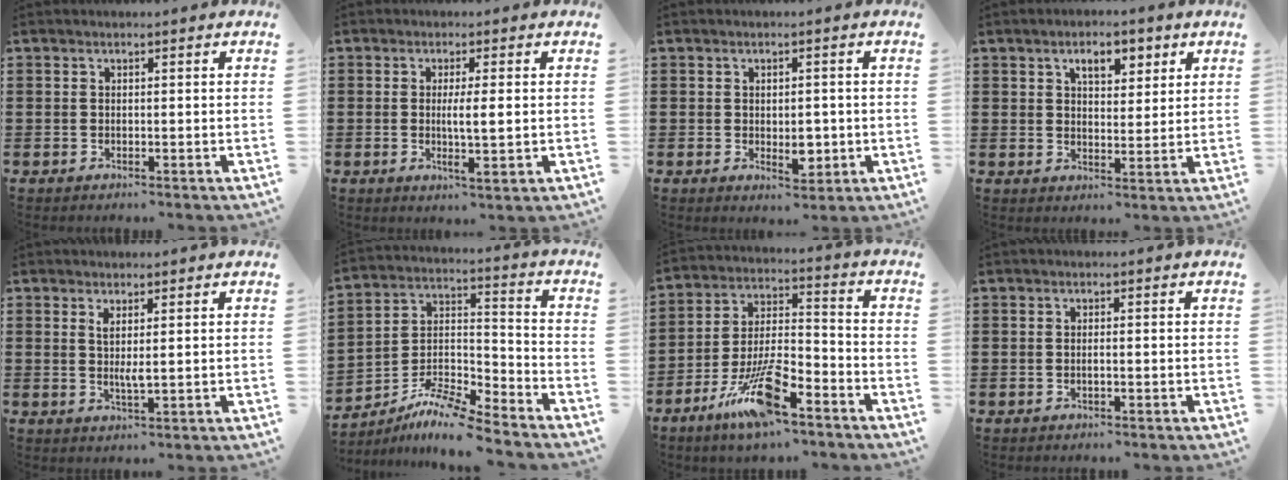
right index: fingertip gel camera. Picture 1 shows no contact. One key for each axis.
{"total": 3.7, "fx": 0.1, "fy": 0.2, "fz": 3.7, "tx": -0.068, "ty": -0.005, "tz": -0.001}
{"total": 3.9, "fx": -0.5, "fy": 2.3, "fz": 3.1, "tx": -0.040, "ty": -0.001, "tz": -0.012}
{"total": 4.6, "fx": 2.7, "fy": 2.3, "fz": 3.0, "tx": -0.046, "ty": 0.001, "tz": 0.040}
{"total": 2.6, "fx": 0.8, "fy": 0.3, "fz": 2.5, "tx": -0.050, "ty": -0.005, "tz": 0.013}
{"total": 8.1, "fx": -7.4, "fy": 0.9, "fz": 2.9, "tx": -0.059, "ty": 0.007, "tz": -0.148}
{"total": 12.6, "fx": -8.1, "fy": 3.5, "fz": 9.0, "tx": -0.177, "ty": 0.020, "tz": -0.149}
{"total": 0.9, "fx": -0.2, "fy": 0.1, "fz": 0.8, "tx": -0.015, "ty": -0.004, "tz": -0.003}